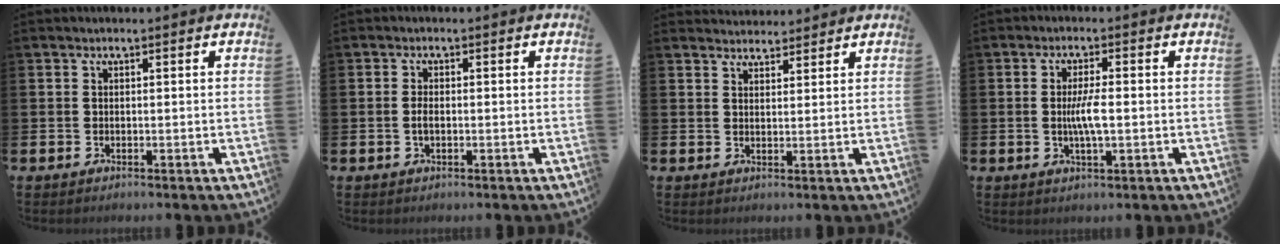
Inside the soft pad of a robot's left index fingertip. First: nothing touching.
{"total": 1.6, "force": [-0.2, 0.8, 1.4], "torque": [-0.018, 0.000, -0.007]}
{"total": 3.0, "force": [2.9, 0.7, -0.4], "torque": [0.003, -0.013, 0.054]}
{"total": 3.7, "force": [-0.2, 0.9, 3.6], "torque": [-0.059, -0.002, -0.008]}